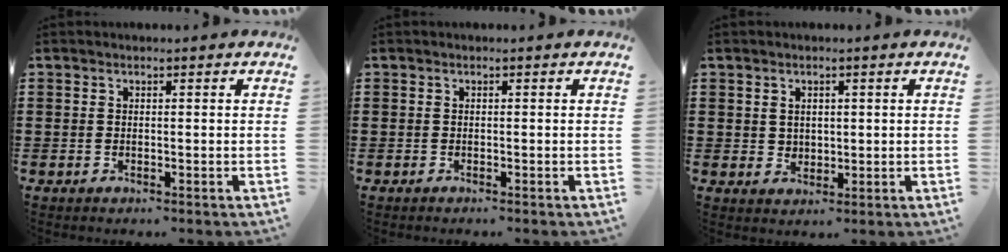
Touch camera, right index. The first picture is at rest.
{"total": 0.0}
{"total": 2.0, "force": [1.0, 1.7, 0.4], "torque": [-0.014, 0.010, 0.017]}